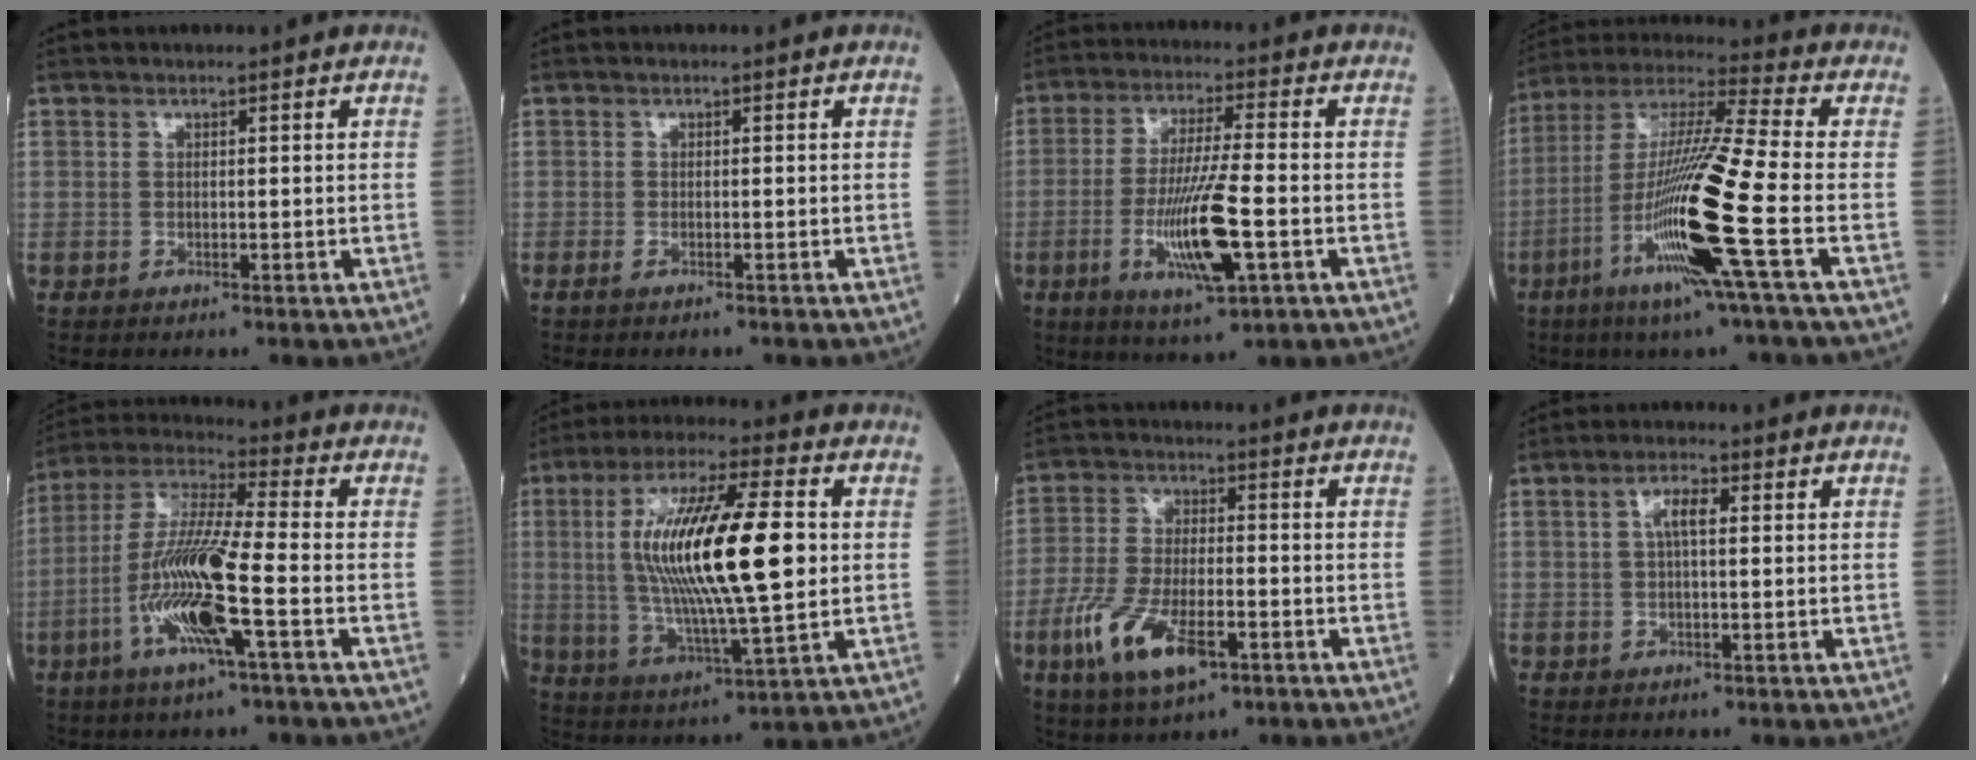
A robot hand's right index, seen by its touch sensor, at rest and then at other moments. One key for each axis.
{"total": 0.9, "fx": -0.8, "fy": 0.0, "fz": 0.4, "tx": -0.012, "ty": -0.002, "tz": -0.010}
{"total": 11.6, "fx": -3.3, "fy": 1.0, "fz": 11.1, "tx": -0.213, "ty": -0.015, "tz": -0.059}
{"total": 17.9, "fx": -6.0, "fy": -1.1, "fz": 16.8, "tx": -0.344, "ty": -0.023, "tz": -0.125}
{"total": 14.3, "fx": -4.3, "fy": 0.7, "fz": 13.6, "tx": -0.282, "ty": -0.005, "tz": -0.087}
{"total": 19.5, "fx": 1.9, "fy": 2.8, "fz": 19.2, "tx": -0.365, "ty": 0.006, "tz": 0.032}
{"total": 11.7, "fx": -5.2, "fy": 4.1, "fz": 9.7, "tx": -0.203, "ty": -0.013, "tz": -0.090}
{"total": 3.4, "fx": 0.7, "fy": 0.9, "fz": 3.2, "tx": -0.062, "ty": 0.012, "tz": 0.011}